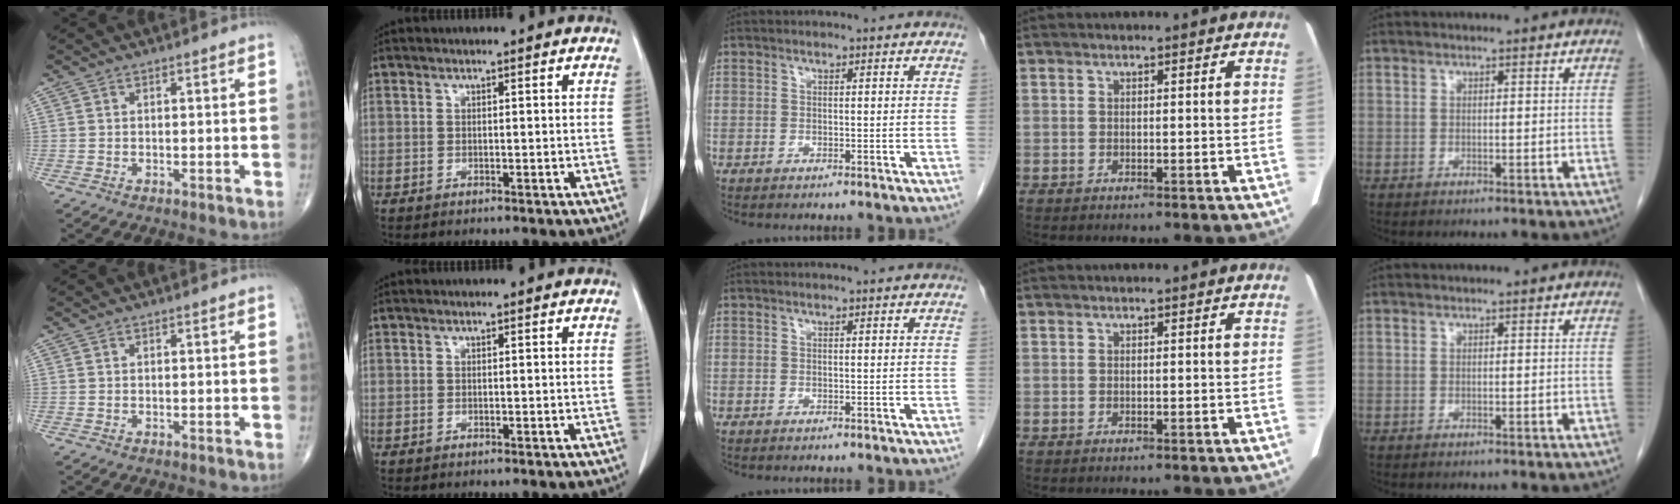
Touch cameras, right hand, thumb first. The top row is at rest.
{}